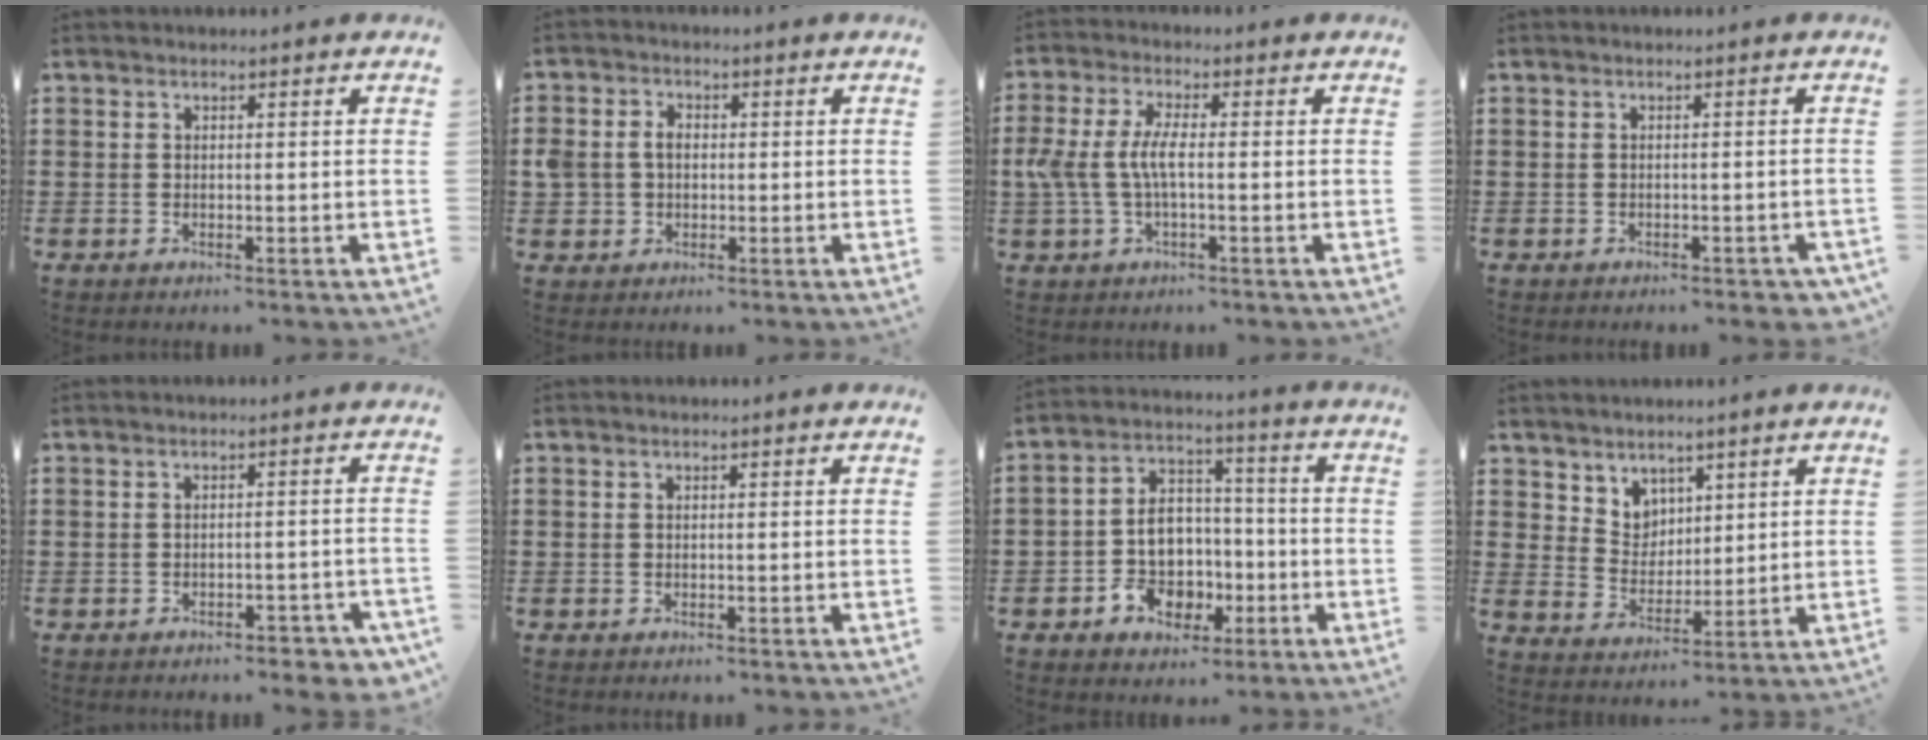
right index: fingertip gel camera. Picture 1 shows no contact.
{"total": 3.5, "force": [0.0, 3.0, 1.8], "torque": [-0.051, 0.009, -0.006]}
{"total": 5.6, "force": [-0.8, 2.1, 5.2], "torque": [-0.129, -0.006, -0.025]}
{"total": 0.8, "force": [-0.7, 0.1, 0.4], "torque": [-0.011, -0.005, -0.013]}
{"total": 2.5, "force": [-2.2, 0.4, 1.0], "torque": [-0.019, 0.001, -0.045]}
{"total": 0.0}
{"total": 9.2, "force": [-2.6, 7.1, 5.2], "torque": [-0.094, 0.020, -0.045]}
{"total": 5.0, "force": [3.6, 3.6, 0.2], "torque": [-0.027, -0.001, 0.068]}